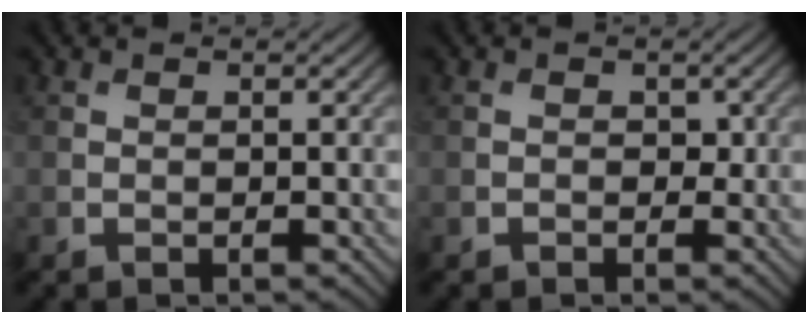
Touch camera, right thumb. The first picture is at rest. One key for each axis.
{"total": 0.9, "fx": -0.2, "fy": 0.7, "fz": 0.5, "tx": -0.002, "ty": -0.006, "tz": -0.006}